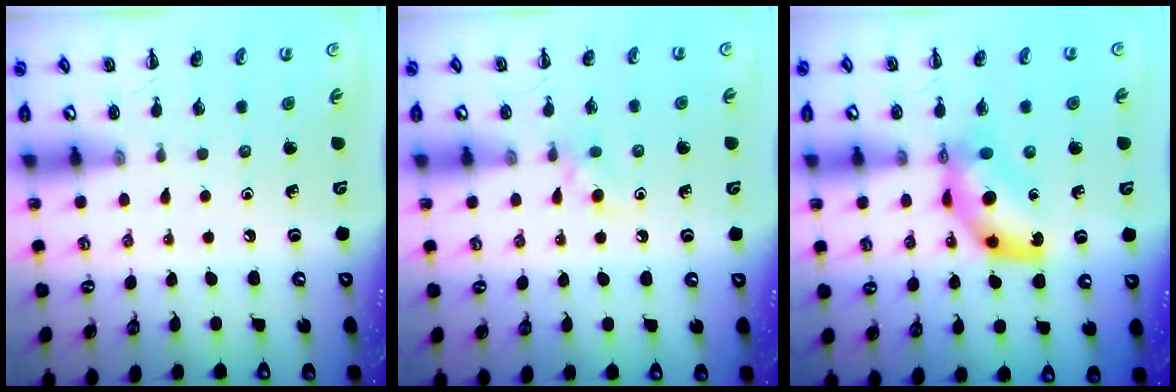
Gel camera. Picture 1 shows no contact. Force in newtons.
{"total": 4.4, "press": 3.9, "slide": 2.0}
{"total": 7.7, "press": 7.5, "slide": 1.4}